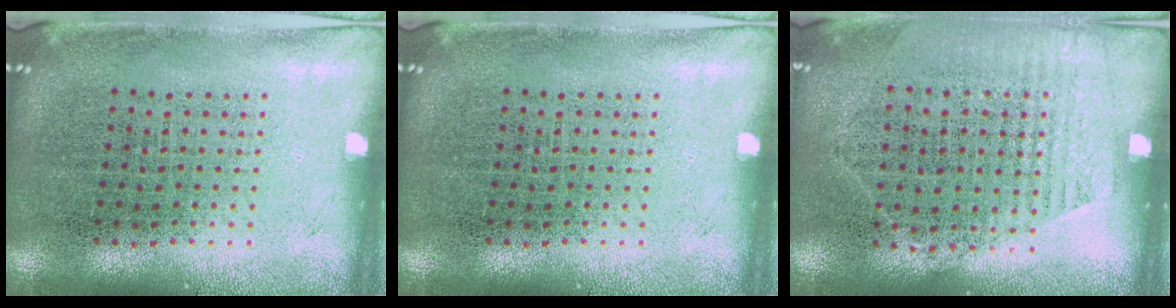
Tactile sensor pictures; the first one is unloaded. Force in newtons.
{"total": 0.0}
{"total": 1.2, "press": 1.0, "slide": 0.7}